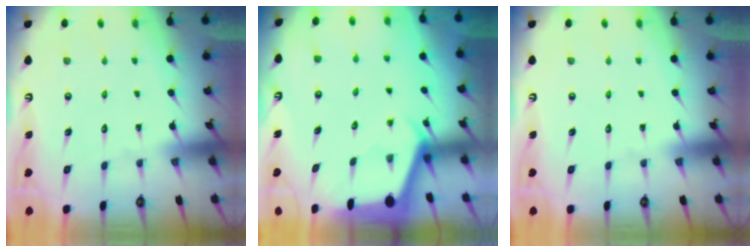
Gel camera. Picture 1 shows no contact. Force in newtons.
{"total": 2.3, "press": 2.3, "slide": 0.3}
{"total": 0.0}